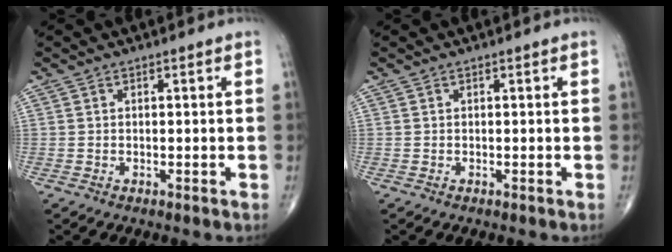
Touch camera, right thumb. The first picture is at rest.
{"total": 0.0}